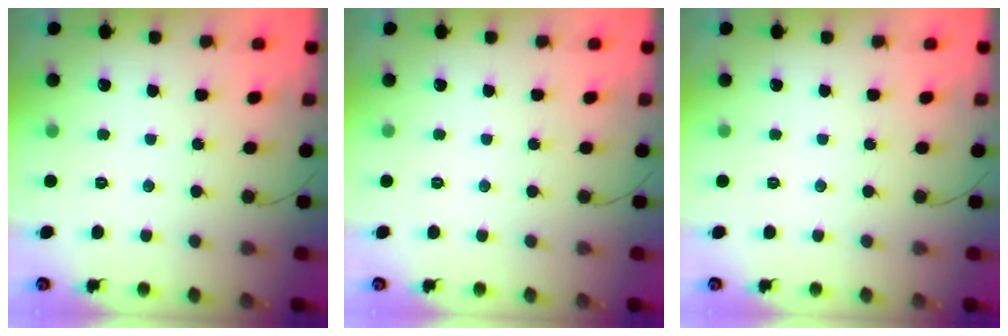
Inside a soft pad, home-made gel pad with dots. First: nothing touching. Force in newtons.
{"total": 0.0}
{"total": 0.0}